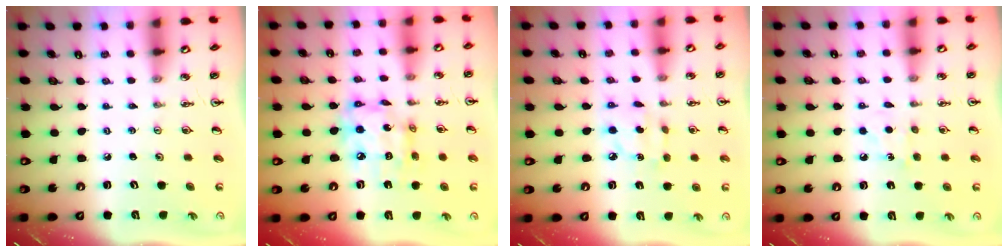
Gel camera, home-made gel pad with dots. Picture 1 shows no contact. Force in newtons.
{"total": 12.3, "press": 12.3, "slide": 1.4}
{"total": 4.8, "press": 4.8, "slide": 0.1}
{"total": 6.4, "press": 6.3, "slide": 0.9}